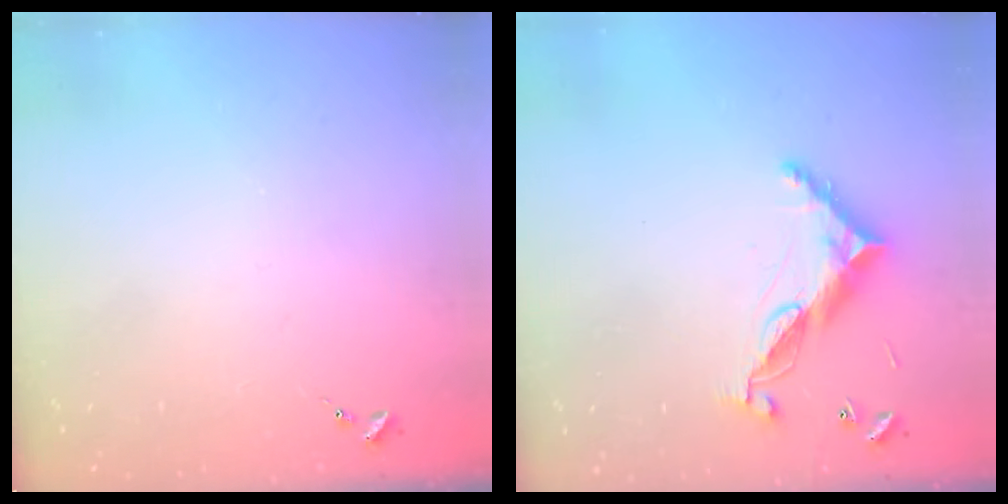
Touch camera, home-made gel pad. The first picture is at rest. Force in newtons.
{"total": 11.0, "press": 10.9, "slide": 0.8}